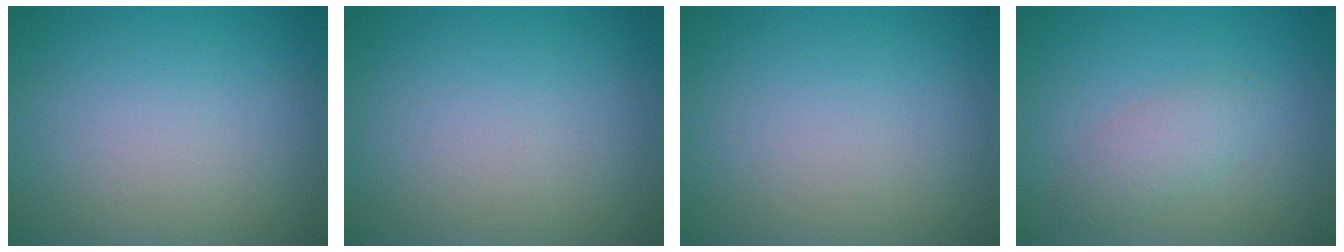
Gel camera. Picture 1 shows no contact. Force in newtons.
{"total": 0.0}
{"total": 0.0}
{"total": 2.0, "press": 2.0, "slide": 0.1}